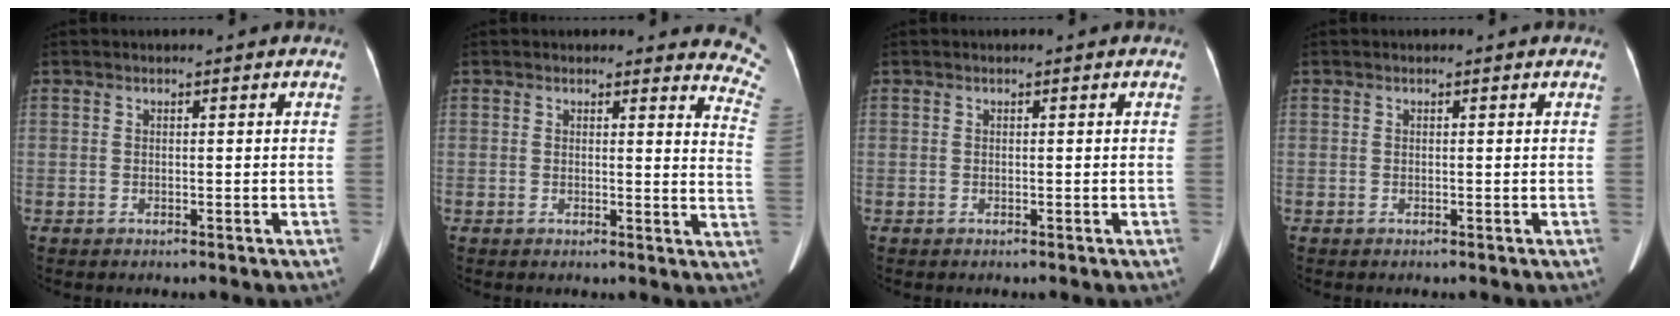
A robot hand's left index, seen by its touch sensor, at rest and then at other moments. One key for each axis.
{"total": 9.3, "fx": 9.3, "fy": 0.6, "fz": 0.7, "tx": 0.023, "ty": -0.100, "tz": 0.053}
{"total": 0.0}
{"total": 0.8, "fx": 0.8, "fy": 0.2, "fz": 0.2, "tx": -0.011, "ty": 0.005, "tz": 0.005}